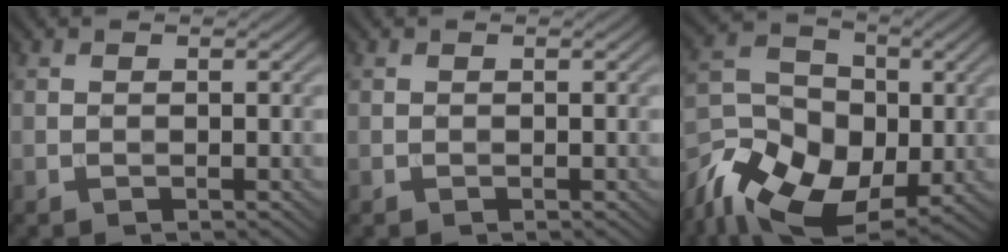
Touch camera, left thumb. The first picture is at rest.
{"total": 0.0}
{"total": 13.9, "force": [-5.9, 9.5, 8.2], "torque": [-0.197, -0.017, -0.110]}